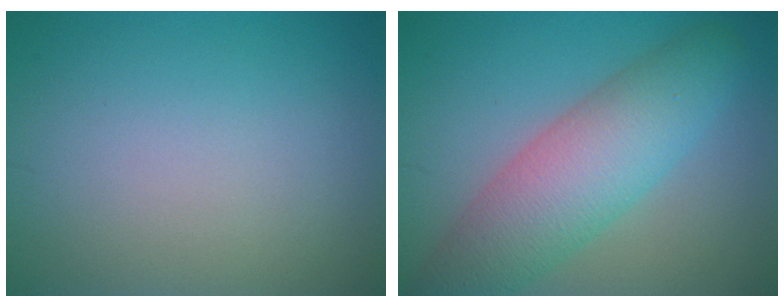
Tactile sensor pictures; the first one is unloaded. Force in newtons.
{"total": 7.7, "press": 7.7, "slide": 0.3}